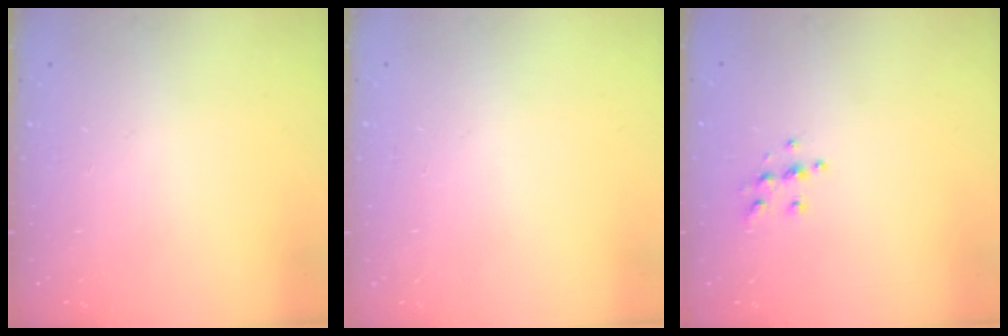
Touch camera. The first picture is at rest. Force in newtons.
{"total": 0.0}
{"total": 5.9, "press": 5.9, "slide": 0.6}